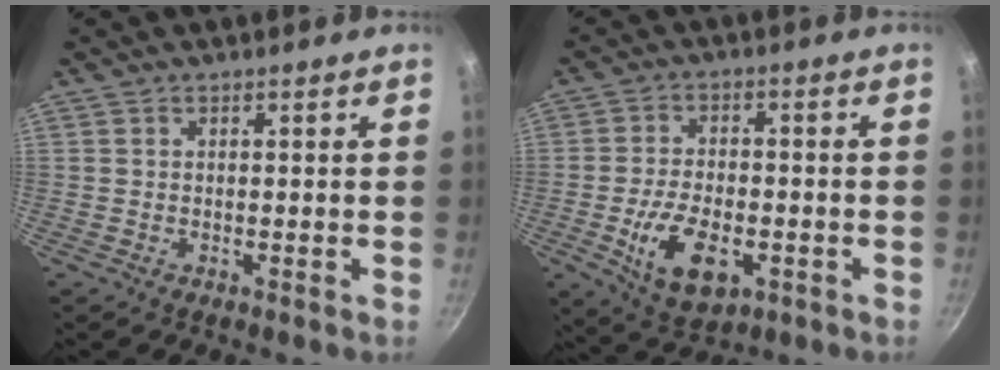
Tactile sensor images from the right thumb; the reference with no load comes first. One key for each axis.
{"total": 11.8, "fx": -3.6, "fy": 6.6, "fz": 9.1, "tx": -0.151, "ty": 0.009, "tz": -0.053}